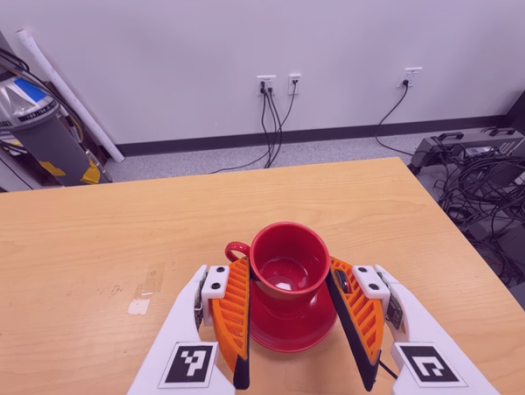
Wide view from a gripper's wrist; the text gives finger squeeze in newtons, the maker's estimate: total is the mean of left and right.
{"total": 2.6, "left": 2.3, "right": 2.9}